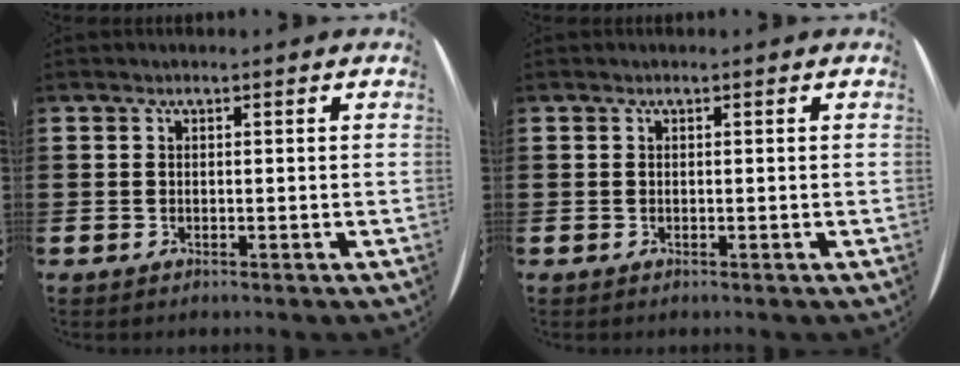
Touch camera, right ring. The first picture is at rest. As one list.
[{"total": 0.0}]